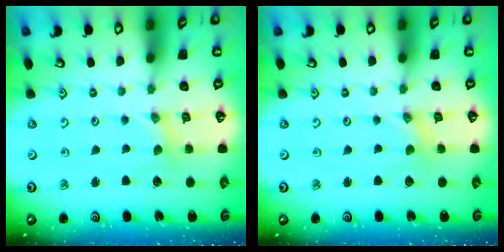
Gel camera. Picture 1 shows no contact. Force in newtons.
{"total": 0.0}